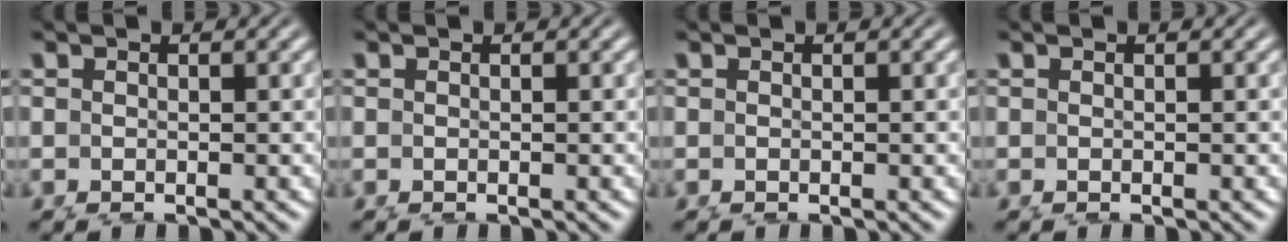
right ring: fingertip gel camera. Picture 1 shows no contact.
{"total": 0.0}
{"total": 0.0}
{"total": 0.0}